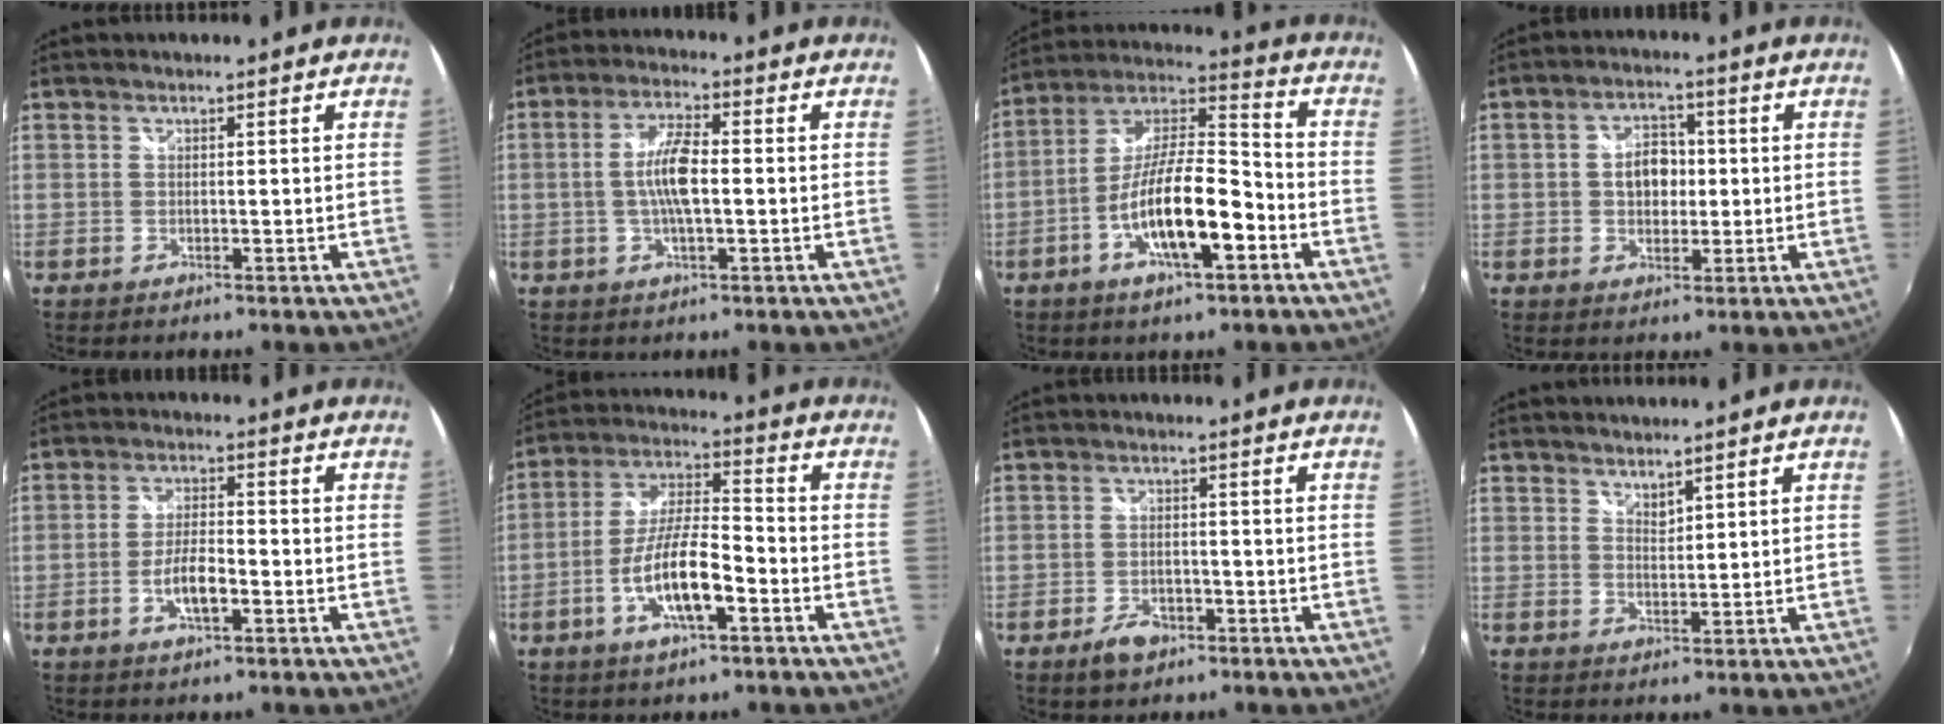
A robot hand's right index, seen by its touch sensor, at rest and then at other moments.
{"total": 7.4, "force": [-0.5, 1.9, 7.1], "torque": [-0.137, 0.004, -0.011]}
{"total": 15.5, "force": [-6.0, 4.2, 13.7], "torque": [-0.259, 0.003, -0.109]}
{"total": 6.1, "force": [0.2, 4.3, 4.3], "torque": [-0.073, 0.012, 0.003]}
{"total": 5.8, "force": [-2.4, 1.7, 5.0], "torque": [-0.101, 0.000, -0.042]}
{"total": 12.1, "force": [-5.0, 3.0, 10.5], "torque": [-0.215, -0.002, -0.093]}
{"total": 4.8, "force": [-2.9, 2.7, 2.6], "torque": [-0.062, -0.001, -0.048]}
{"total": 2.0, "force": [1.9, 0.5, 0.5], "torque": [-0.005, 0.001, 0.033]}